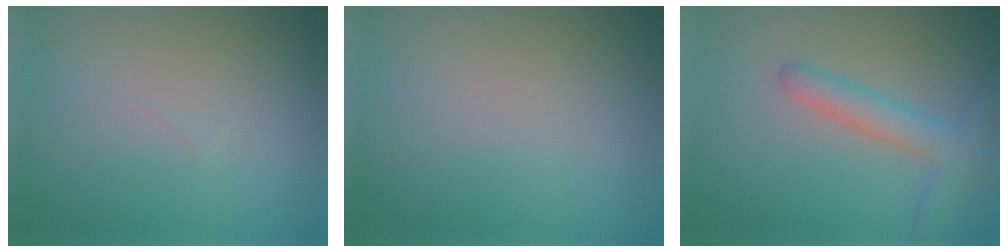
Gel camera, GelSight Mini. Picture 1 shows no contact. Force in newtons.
{"total": 0.0}
{"total": 3.5, "press": 3.5, "slide": 0.2}